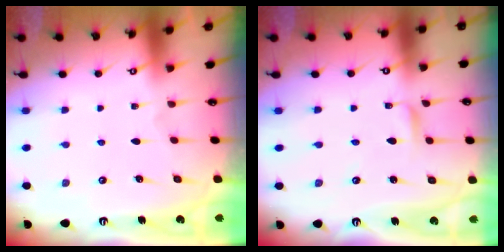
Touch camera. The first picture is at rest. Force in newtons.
{"total": 1.7, "press": 1.7, "slide": 0.1}